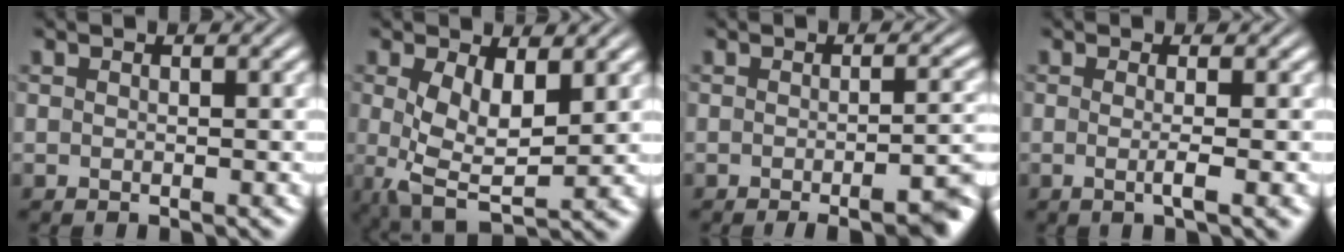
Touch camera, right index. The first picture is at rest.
{"total": 6.5, "force": [-1.4, 3.6, 5.2], "torque": [-0.117, -0.051, 0.003]}
{"total": 6.0, "force": [-3.9, 1.6, 4.2], "torque": [-0.033, 0.003, -0.062]}
{"total": 2.0, "force": [-0.5, -0.3, 1.9], "torque": [-0.037, -0.010, -0.009]}